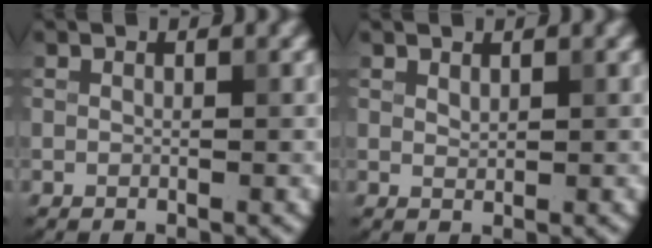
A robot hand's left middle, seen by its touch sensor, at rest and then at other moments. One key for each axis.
{"total": 0.7, "fx": 0.6, "fy": 0.2, "fz": 0.3, "tx": -0.010, "ty": 0.000, "tz": 0.015}